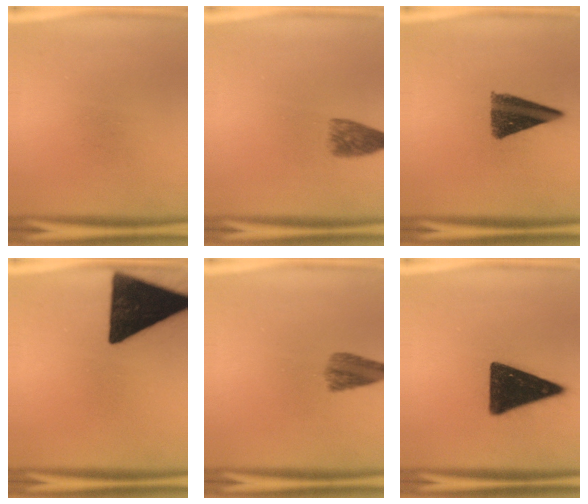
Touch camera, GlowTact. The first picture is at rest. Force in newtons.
{"total": 3.8}
{"total": 10.4}
{"total": 19.4}
{"total": 4.5}
{"total": 16.1}